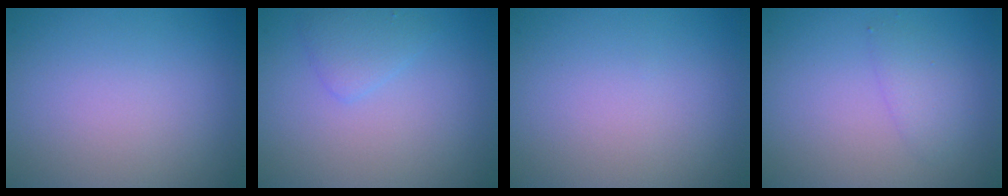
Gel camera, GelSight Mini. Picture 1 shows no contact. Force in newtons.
{"total": 1.6, "press": 1.6, "slide": 0.1}
{"total": 0.0}
{"total": 1.5, "press": 1.5, "slide": 0.1}